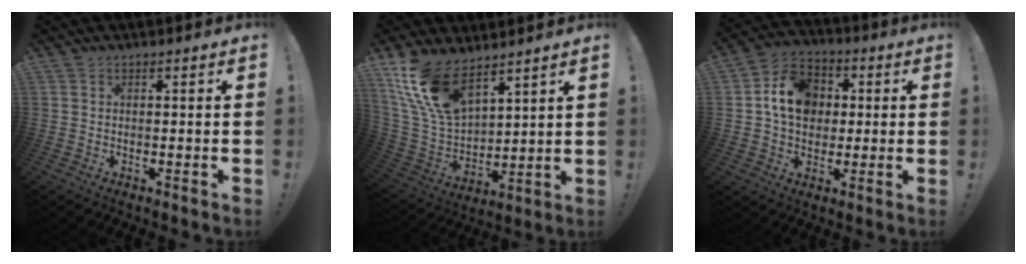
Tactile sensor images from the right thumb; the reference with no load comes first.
{"total": 16.2, "force": [11.2, 7.6, 9.0], "torque": [-0.187, -0.073, 0.213]}
{"total": 13.7, "force": [2.0, 11.1, 7.6], "torque": [-0.118, 0.010, 0.045]}